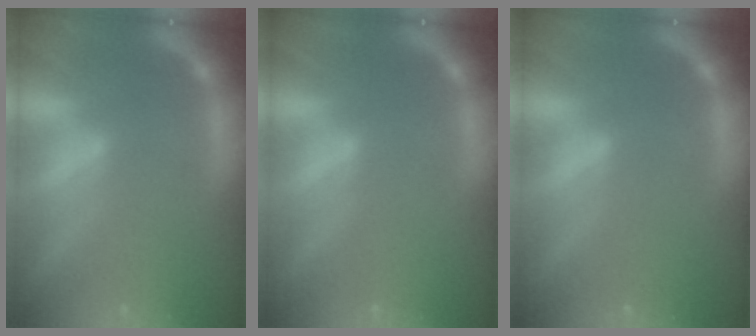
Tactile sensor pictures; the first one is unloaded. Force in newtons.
{"total": 0.0}
{"total": 0.0}